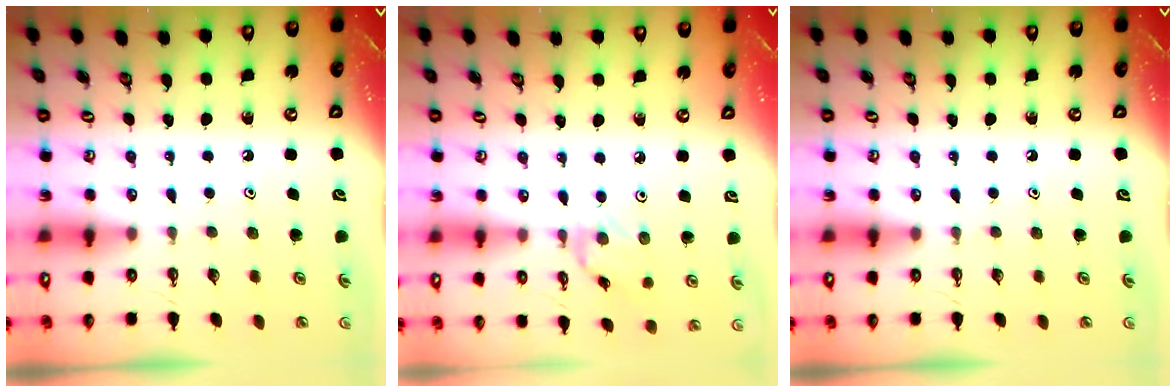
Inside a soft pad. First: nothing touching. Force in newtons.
{"total": 0.9, "press": 0.8, "slide": 0.3}
{"total": 0.0}